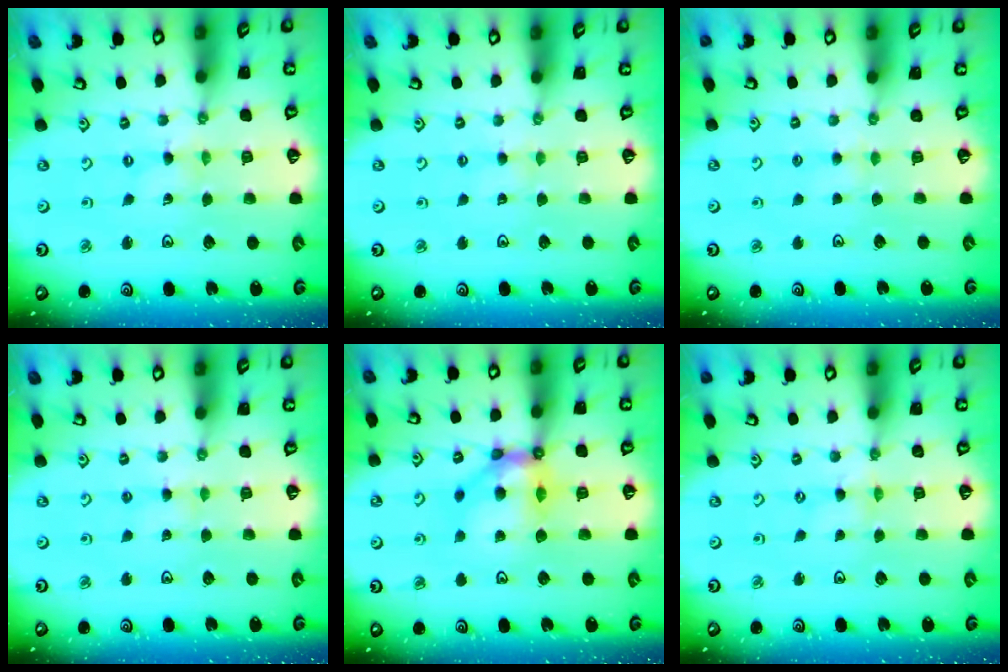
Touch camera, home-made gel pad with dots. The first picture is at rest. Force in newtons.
{"total": 2.0, "press": 2.0, "slide": 0.3}
{"total": 3.0, "press": 3.0, "slide": 0.4}
{"total": 2.5, "press": 2.5, "slide": 0.2}
{"total": 10.4, "press": 10.3, "slide": 1.8}
{"total": 0.0}